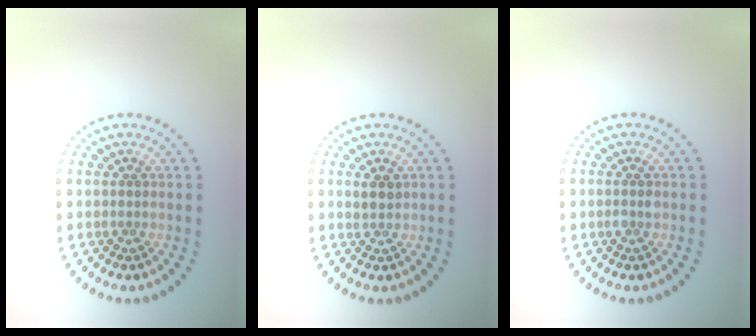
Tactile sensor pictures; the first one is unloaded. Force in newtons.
{"total": 1.3, "press": 1.2, "slide": 0.5}
{"total": 1.0, "press": 0.9, "slide": 0.3}